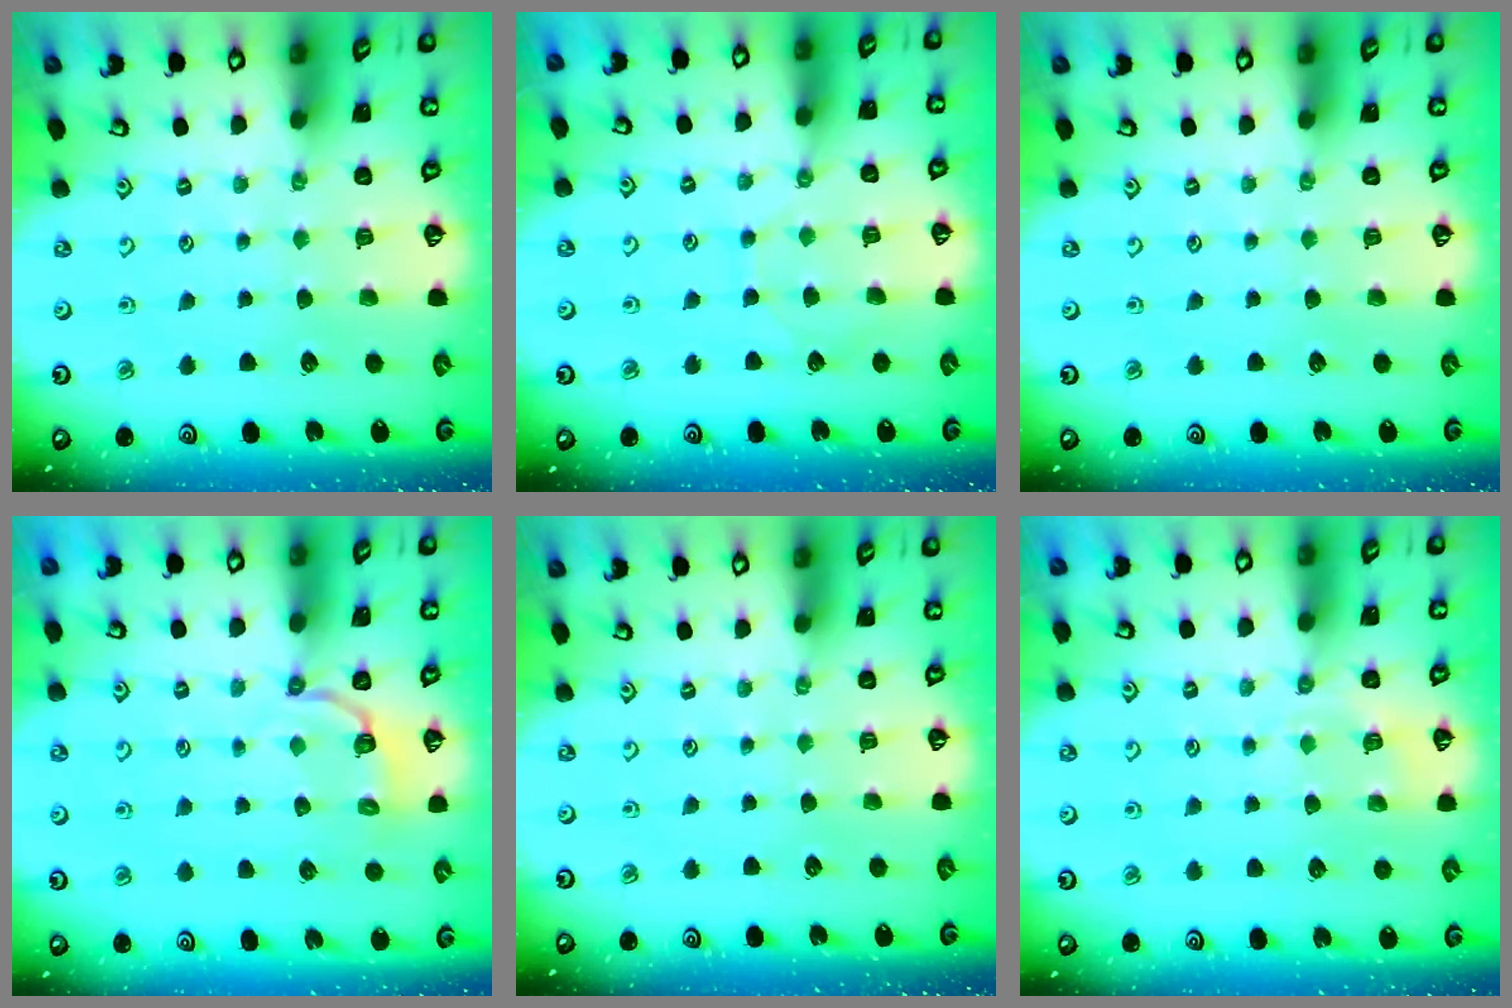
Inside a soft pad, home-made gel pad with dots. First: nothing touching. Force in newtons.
{"total": 4.9, "press": 4.9, "slide": 0.3}
{"total": 0.0}
{"total": 3.1, "press": 1.5, "slide": 2.7}
{"total": 0.0}
{"total": 4.9, "press": 4.8, "slide": 1.1}